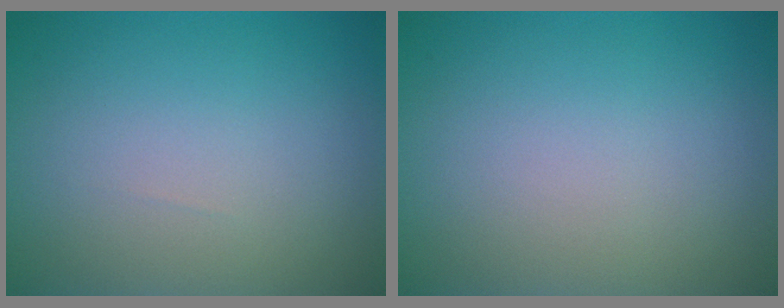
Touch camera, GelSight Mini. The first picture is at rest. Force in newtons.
{"total": 0.0}